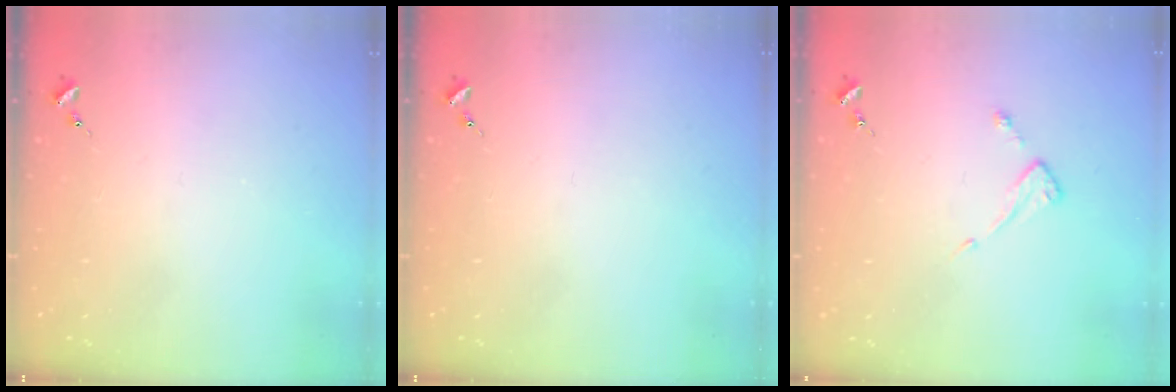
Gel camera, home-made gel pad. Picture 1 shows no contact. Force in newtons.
{"total": 0.0}
{"total": 3.9, "press": 3.8, "slide": 0.4}